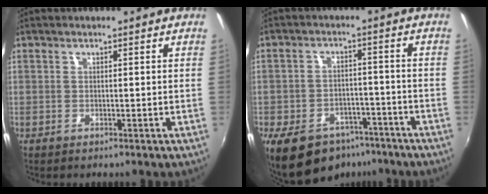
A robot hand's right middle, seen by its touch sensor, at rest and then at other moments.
{"total": 13.8, "force": [-9.6, 7.9, 5.9], "torque": [-0.136, -0.001, -0.132]}